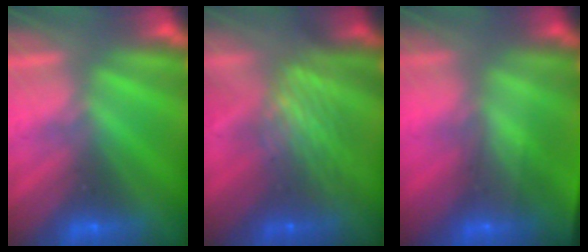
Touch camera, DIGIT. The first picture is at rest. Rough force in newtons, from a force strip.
{"total": 9.7}
{"total": 4.5}